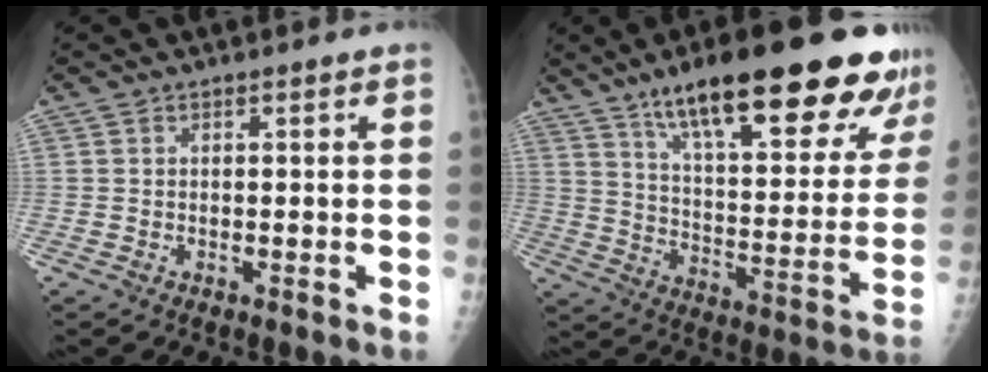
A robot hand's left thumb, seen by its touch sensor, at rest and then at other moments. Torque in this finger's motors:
{"motor_torque": [1.67, -0.14, 1.64, -1.12, 0.38]}